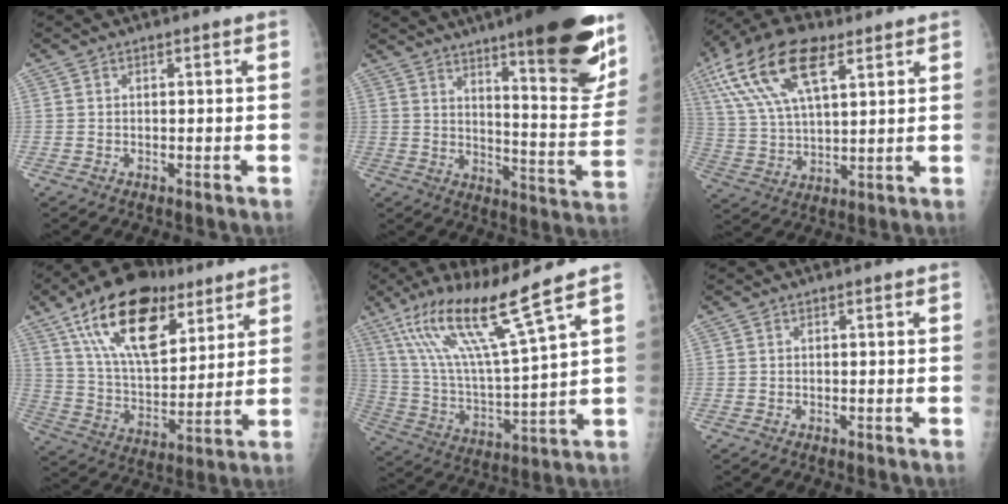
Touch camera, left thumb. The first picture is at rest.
{"total": 23.6, "force": [14.6, 4.3, 18.1], "torque": [-0.221, -0.080, 0.210]}
{"total": 18.2, "force": [8.9, 8.1, 13.7], "torque": [-0.265, -0.004, 0.165]}
{"total": 23.1, "force": [12.6, 11.7, 15.4], "torque": [-0.236, -0.034, 0.220]}
{"total": 17.7, "force": [11.2, 0.5, 13.7], "torque": [-0.250, -0.054, 0.213]}
{"total": 0.0}